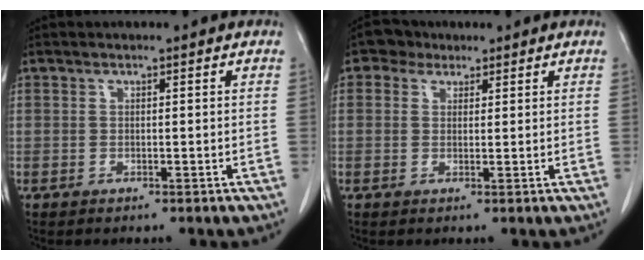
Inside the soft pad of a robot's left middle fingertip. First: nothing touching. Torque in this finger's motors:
{"motor_torque": [0.11, -0.09, -0.03, 0.00]}